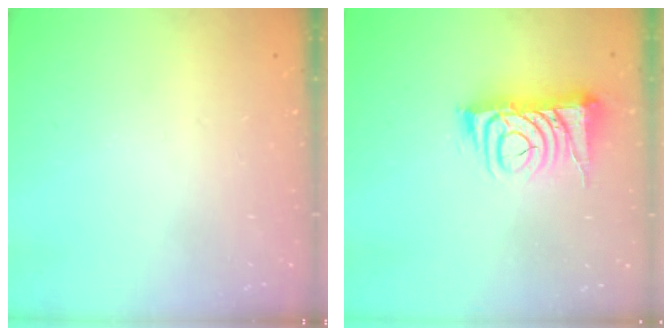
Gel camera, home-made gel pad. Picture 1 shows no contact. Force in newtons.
{"total": 10.2, "press": 10.2, "slide": 1.1}